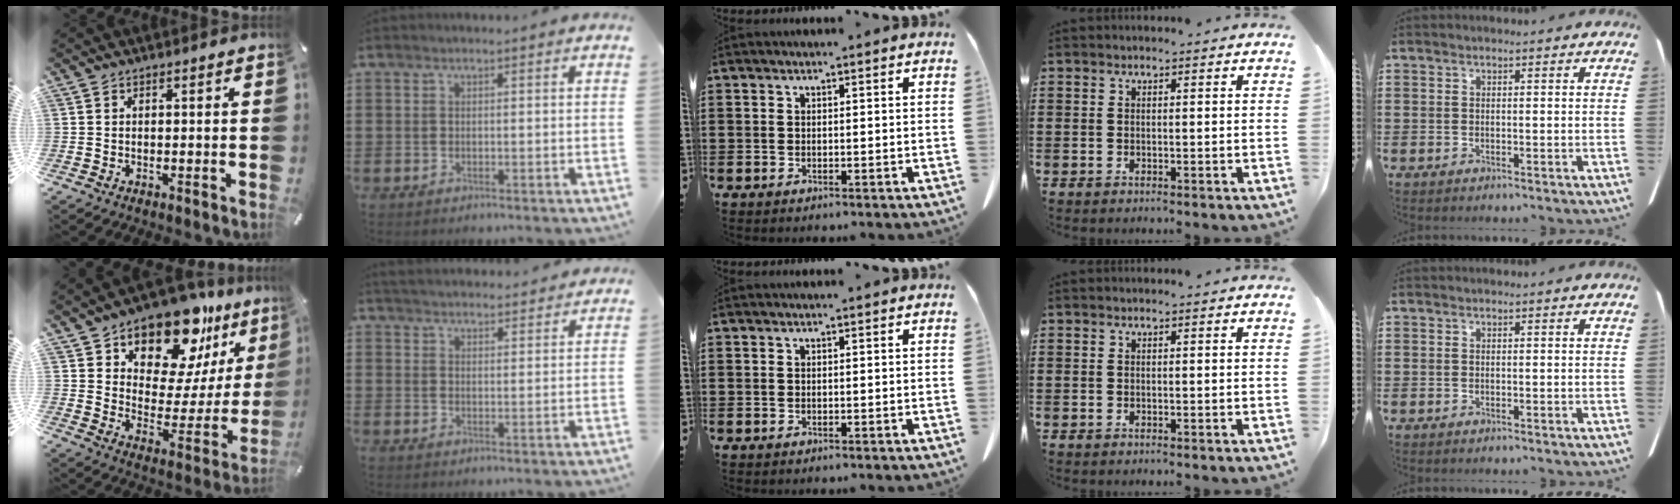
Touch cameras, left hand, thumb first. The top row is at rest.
{"thumb": {"total": 16.8, "force": [13.4, 8.1, 6.0], "torque": [-0.098, -0.117, 0.232]}, "index": {"total": 3.4, "force": [3.4, 0.1, 0.2], "torque": [-0.016, -0.012, 0.062]}}